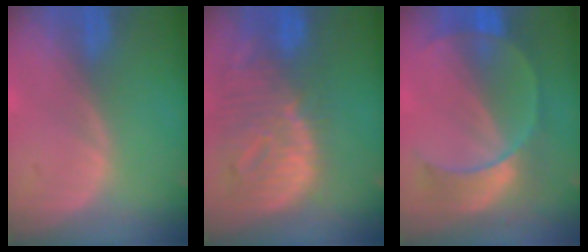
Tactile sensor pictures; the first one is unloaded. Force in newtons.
{"total": 12.6, "press": 10.8, "slide": 6.4}
{"total": 7.9, "press": 7.8, "slide": 1.3}